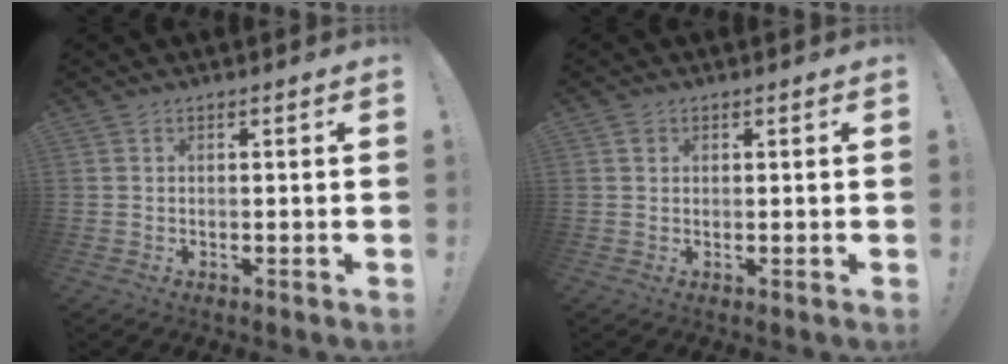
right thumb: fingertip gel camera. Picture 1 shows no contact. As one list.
[{"total": 1.2, "force": [0.6, 1.0, 0.2], "torque": [-0.003, 0.002, 0.011]}]